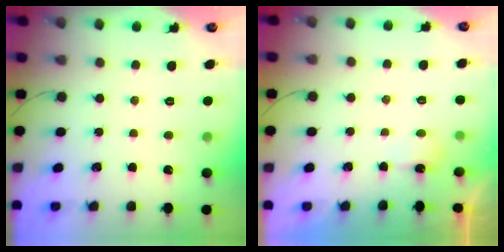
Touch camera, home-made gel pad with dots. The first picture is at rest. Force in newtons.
{"total": 2.9, "press": 2.8, "slide": 0.6}